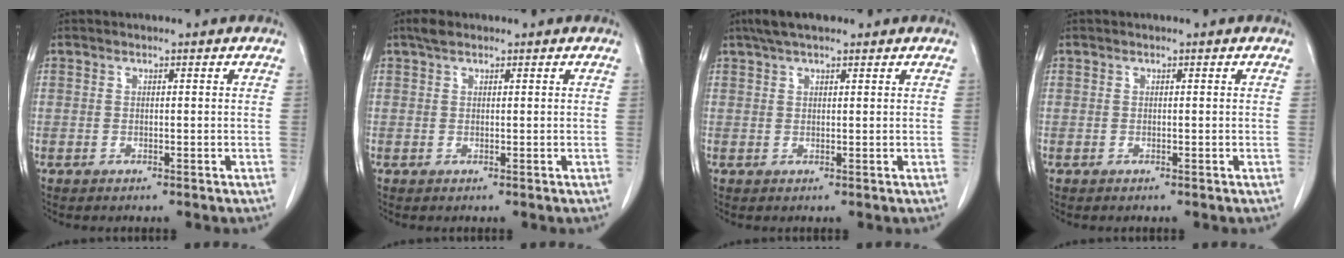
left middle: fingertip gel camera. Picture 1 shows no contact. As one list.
[{"total": 1.6, "force": [1.1, 0.9, 0.7], "torque": [-0.014, 0.013, 0.018]}, {"total": 4.9, "force": [3.7, 1.3, 2.9], "torque": [-0.054, 0.028, 0.064]}, {"total": 0.0}]